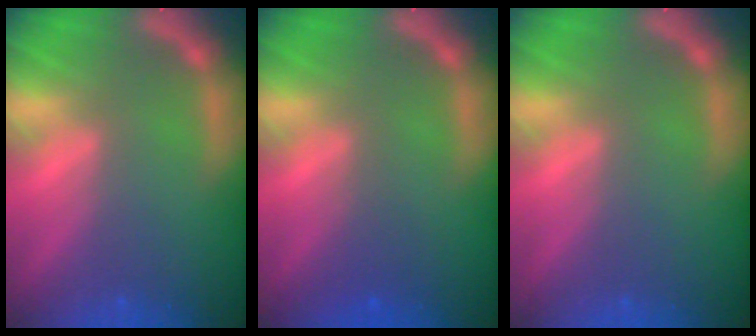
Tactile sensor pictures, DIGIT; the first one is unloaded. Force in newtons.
{"total": 1.5}
{"total": 0.0}